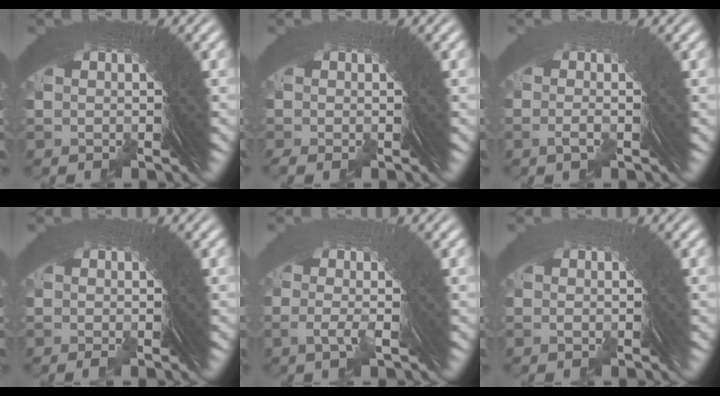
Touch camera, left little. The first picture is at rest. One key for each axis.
{"total": 1.1, "fx": -0.8, "fy": -0.5, "fz": -0.4, "tx": 0.010, "ty": 0.001, "tz": -0.012}
{"total": 1.4, "fx": -0.9, "fy": -1.1, "fz": -0.4, "tx": 0.007, "ty": -0.003, "tz": -0.010}
{"total": 0.7, "fx": -0.4, "fy": -0.6, "fz": -0.2, "tx": 0.007, "ty": 0.004, "tz": -0.008}
{"total": 0.9, "fx": -0.5, "fy": -0.1, "fz": 0.7, "tx": -0.011, "ty": -0.007, "tz": -0.005}
{"total": 1.7, "fx": -0.8, "fy": -1.0, "fz": -1.0, "tx": 0.022, "ty": 0.004, "tz": -0.011}